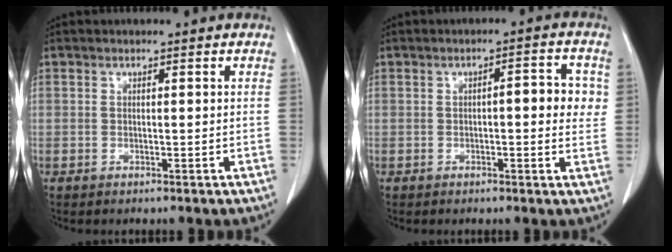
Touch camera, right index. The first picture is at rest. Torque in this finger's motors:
{"motor_torque": [0.51, -0.02, 0.09, 0.05]}